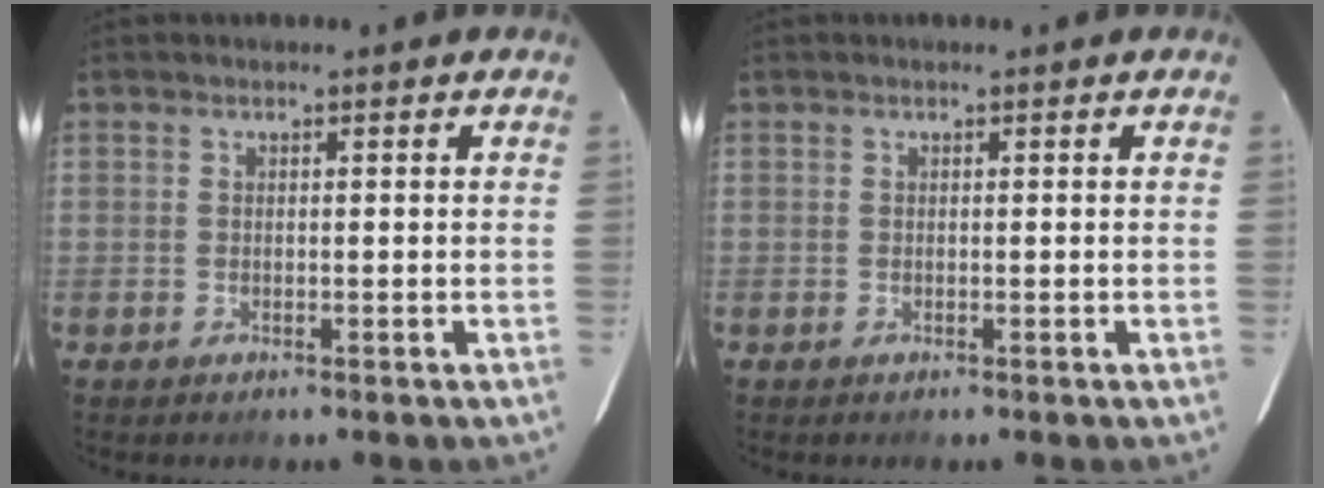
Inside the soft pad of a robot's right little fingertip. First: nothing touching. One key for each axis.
{"total": 0.0}